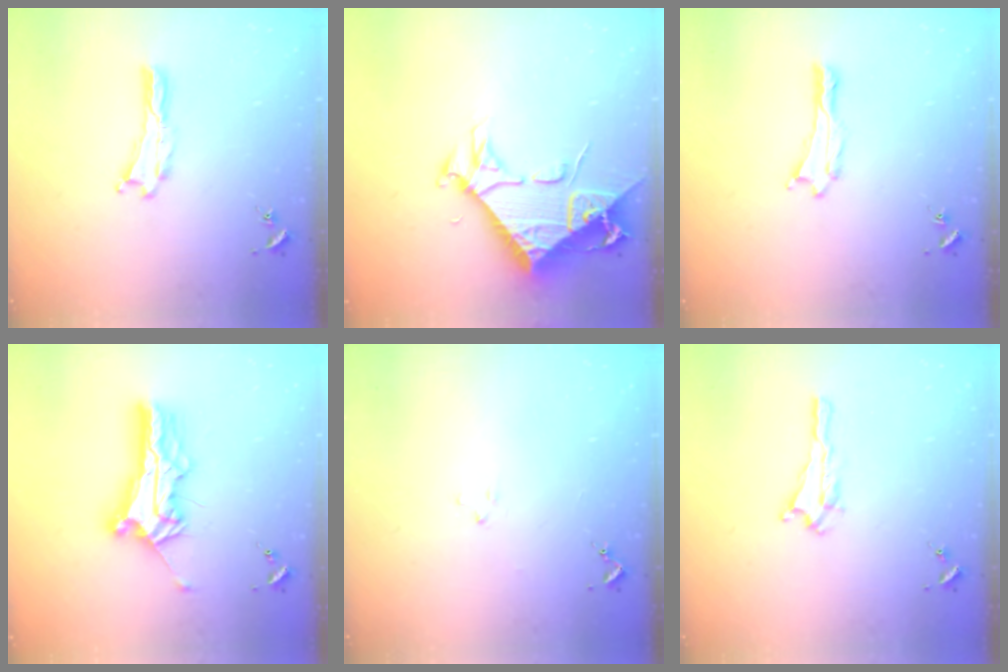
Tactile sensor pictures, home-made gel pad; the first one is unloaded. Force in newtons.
{"total": 8.4, "press": 8.3, "slide": 0.9}
{"total": 0.0}
{"total": 10.8, "press": 10.8, "slide": 0.9}
{"total": 0.8, "press": 0.8, "slide": 0.2}
{"total": 1.5, "press": 1.4, "slide": 0.2}